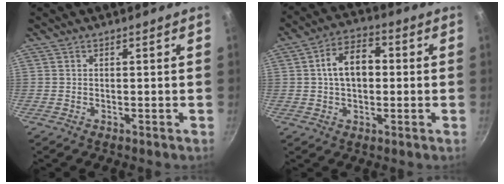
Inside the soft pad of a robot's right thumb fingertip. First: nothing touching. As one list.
[{"total": 9.4, "force": [0.8, 6.1, 7.1], "torque": [-0.092, 0.023, 0.003]}]